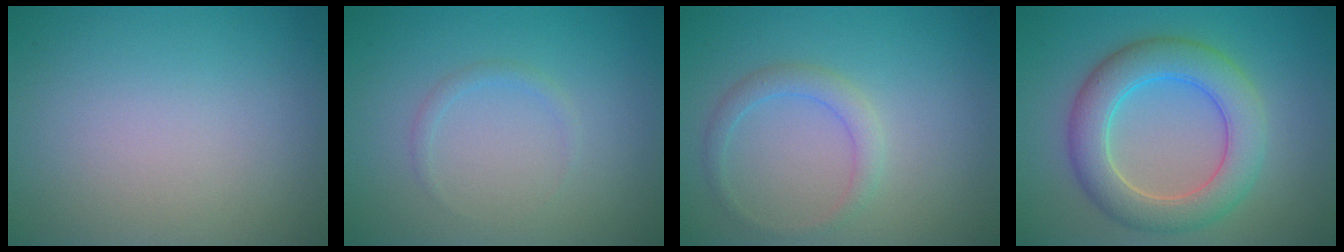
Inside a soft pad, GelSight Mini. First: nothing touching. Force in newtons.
{"total": 0.8, "press": 0.8, "slide": 0.0}
{"total": 1.9, "press": 1.9, "slide": 0.1}
{"total": 6.4, "press": 6.4, "slide": 0.4}